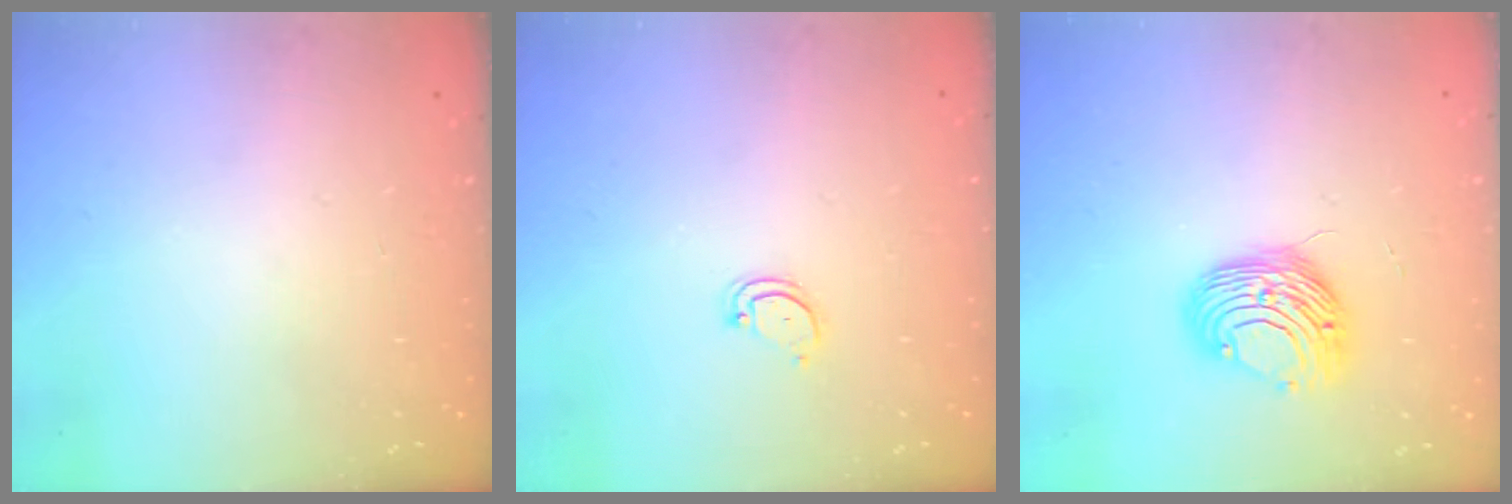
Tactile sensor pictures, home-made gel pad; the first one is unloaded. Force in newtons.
{"total": 2.8, "press": 2.8, "slide": 0.2}
{"total": 10.1, "press": 10.1, "slide": 0.7}